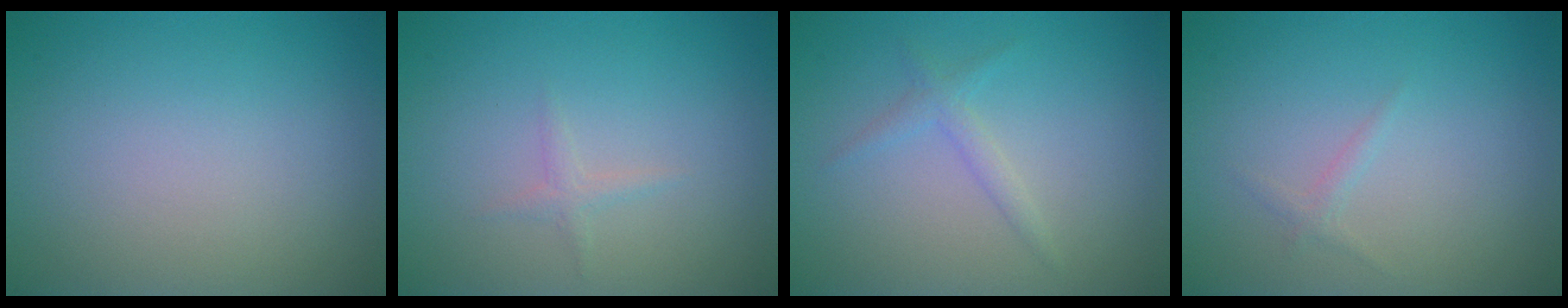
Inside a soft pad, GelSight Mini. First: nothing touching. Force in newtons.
{"total": 0.8, "press": 0.8, "slide": 0.1}
{"total": 1.4, "press": 1.4, "slide": 0.1}
{"total": 0.7, "press": 0.7, "slide": 0.1}